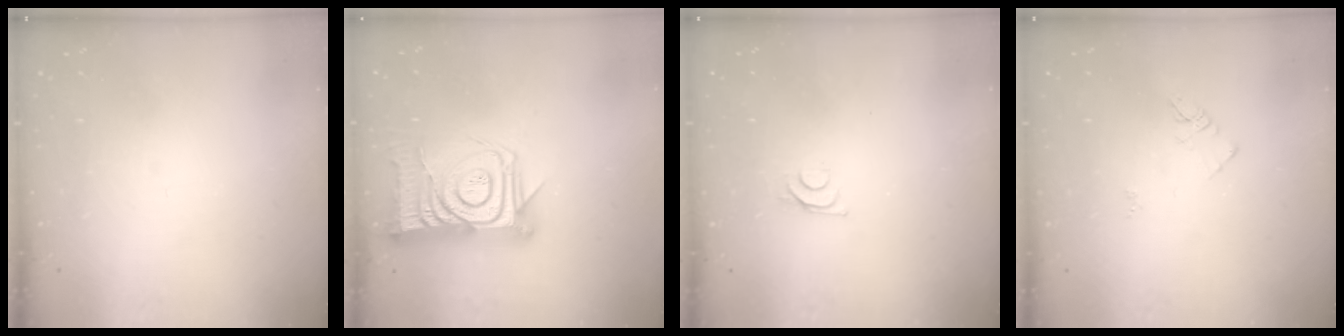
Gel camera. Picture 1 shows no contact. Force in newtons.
{"total": 18.7, "press": 18.7, "slide": 1.4}
{"total": 6.0, "press": 6.0, "slide": 0.6}
{"total": 3.8, "press": 3.8, "slide": 0.4}